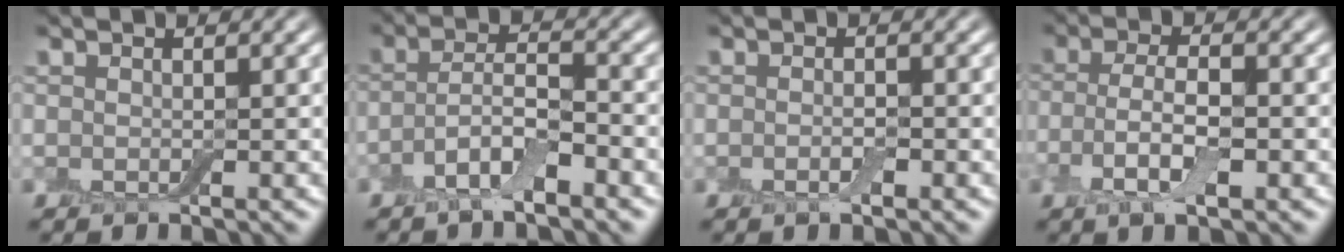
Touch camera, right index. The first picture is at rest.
{"total": 4.0, "force": [-2.0, 1.3, 3.2], "torque": [-0.065, 0.006, -0.045]}
{"total": 1.1, "force": [-0.4, 0.3, 0.9], "torque": [-0.018, -0.003, -0.009]}
{"total": 4.4, "force": [-1.3, 1.7, 3.9], "torque": [-0.081, -0.002, -0.027]}